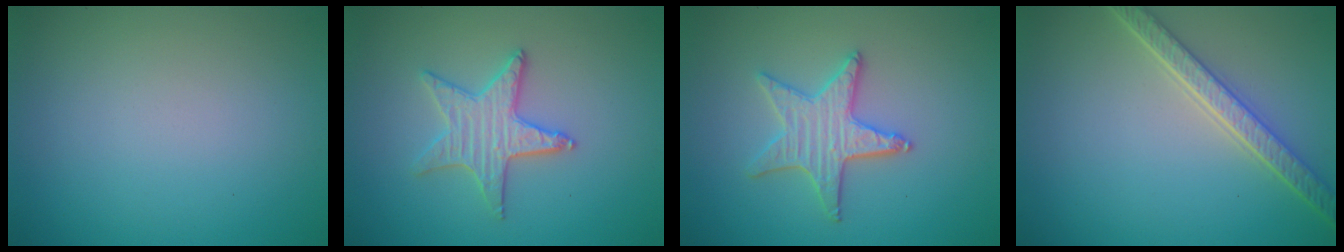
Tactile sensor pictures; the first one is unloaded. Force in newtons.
{"total": 3.2, "press": 3.1, "slide": 0.3}
{"total": 3.6, "press": 3.4, "slide": 1.2}
{"total": 4.1, "press": 3.4, "slide": 2.2}